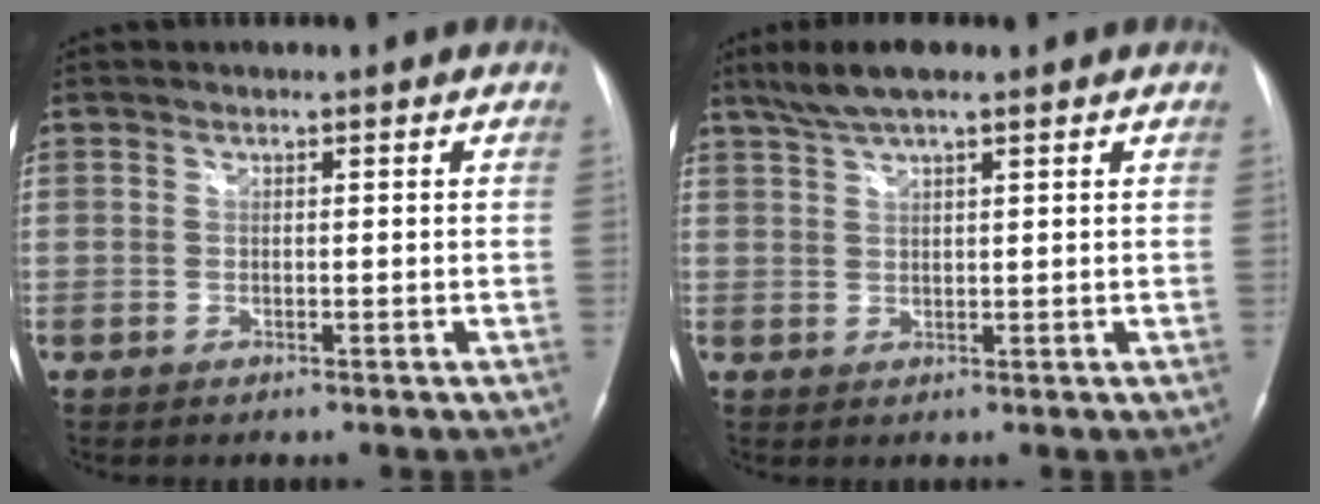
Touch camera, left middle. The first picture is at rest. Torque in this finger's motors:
{"motor_torque": [0.50, -0.26, -0.01, 0.03]}